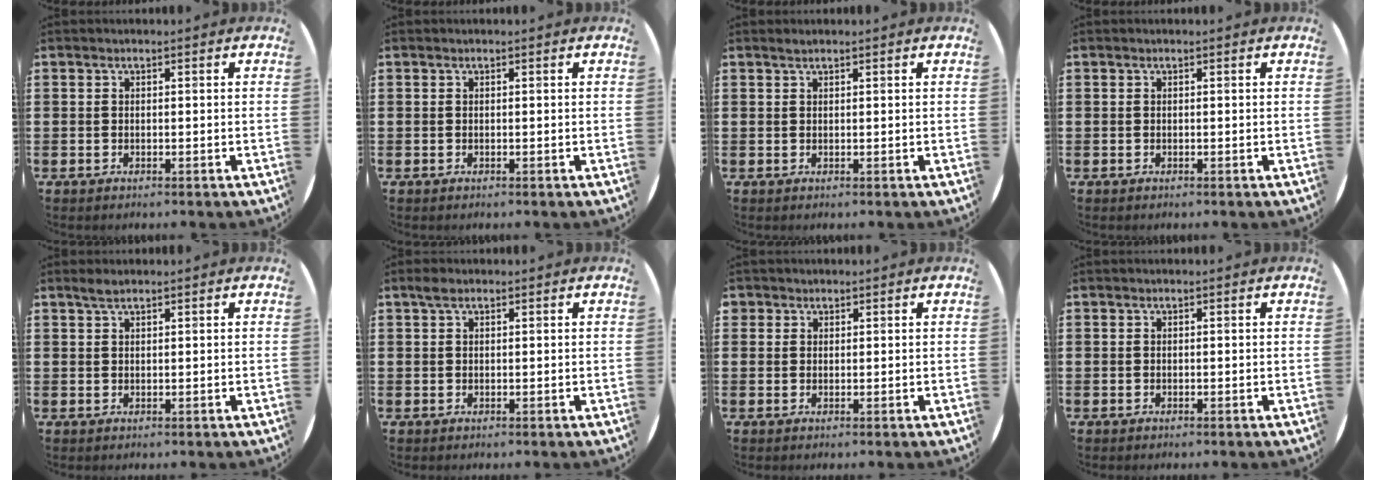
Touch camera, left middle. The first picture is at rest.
{"total": 0.0}
{"total": 0.5, "force": [0.5, 0.0, 0.3], "torque": [-0.006, -0.001, 0.010]}
{"total": 0.0}
{"total": 1.8, "force": [1.5, 0.4, 0.8], "torque": [-0.019, 0.003, 0.028]}
{"total": 1.2, "force": [0.8, 0.7, 0.6], "torque": [-0.006, 0.002, 0.014]}
{"total": 1.0, "force": [0.8, 0.6, 0.0], "torque": [-0.001, 0.003, 0.017]}
{"total": 0.0}